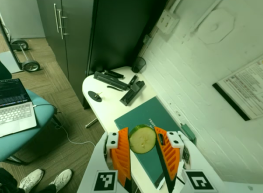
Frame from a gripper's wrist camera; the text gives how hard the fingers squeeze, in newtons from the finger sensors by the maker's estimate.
{"total": 9.6, "left": 9.6, "right": 9.5}